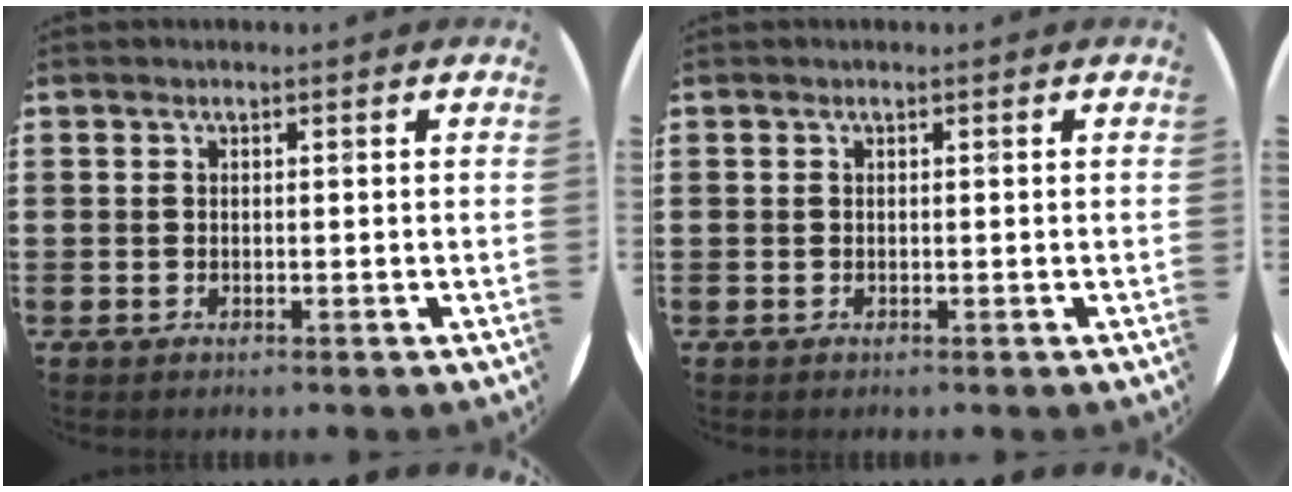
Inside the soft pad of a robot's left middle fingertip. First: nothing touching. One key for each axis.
{"total": 0.0}